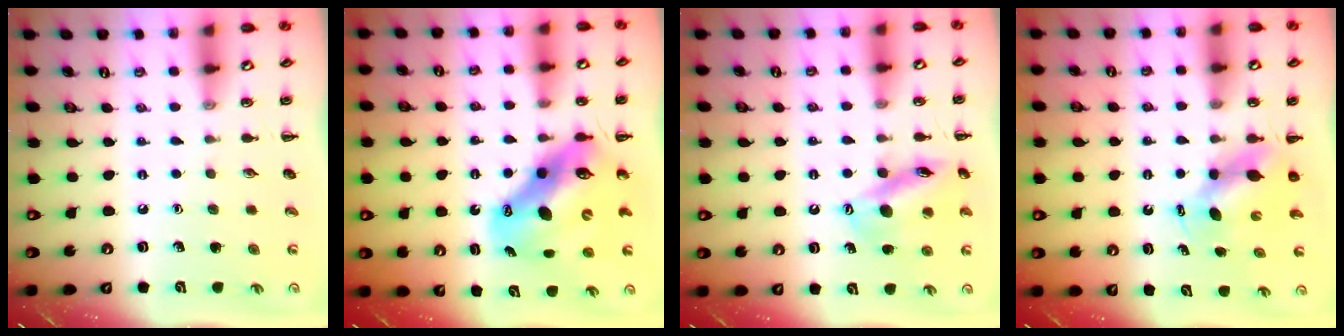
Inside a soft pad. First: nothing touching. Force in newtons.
{"total": 13.3, "press": 12.8, "slide": 3.5}
{"total": 14.2, "press": 14.0, "slide": 2.6}
{"total": 6.1, "press": 6.0, "slide": 1.1}